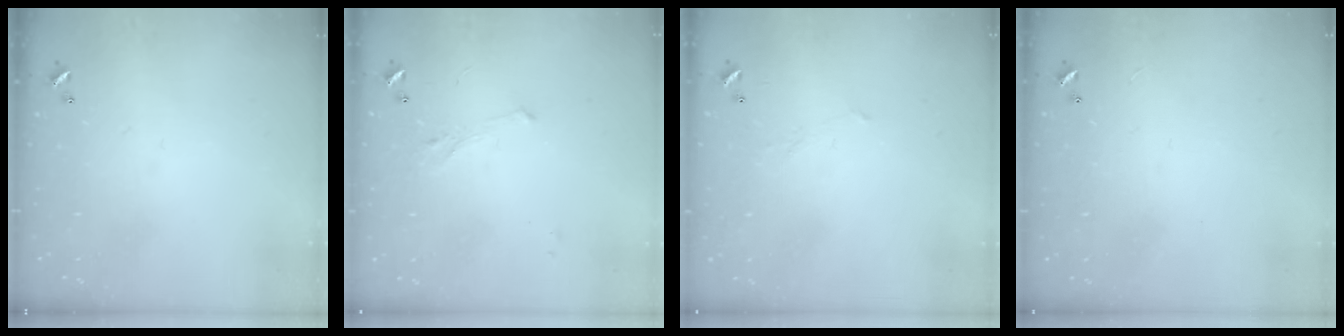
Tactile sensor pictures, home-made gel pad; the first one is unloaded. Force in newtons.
{"total": 1.4, "press": 1.3, "slide": 0.6}
{"total": 6.0, "press": 6.0, "slide": 0.9}
{"total": 2.8, "press": 2.8, "slide": 0.3}